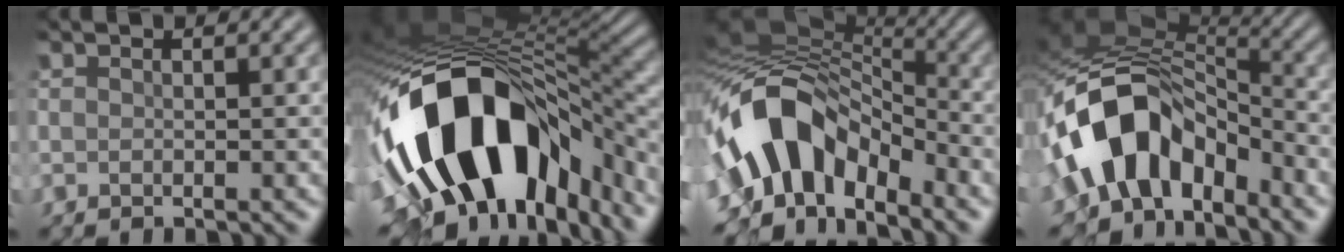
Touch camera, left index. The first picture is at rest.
{"total": 16.2, "force": [-5.3, 9.5, 12.0], "torque": [-0.212, -0.011, -0.074]}
{"total": 10.3, "force": [-4.4, 6.6, 6.6], "torque": [-0.107, 0.016, -0.087]}
{"total": 10.4, "force": [-4.4, 6.5, 6.8], "torque": [-0.112, 0.023, -0.084]}